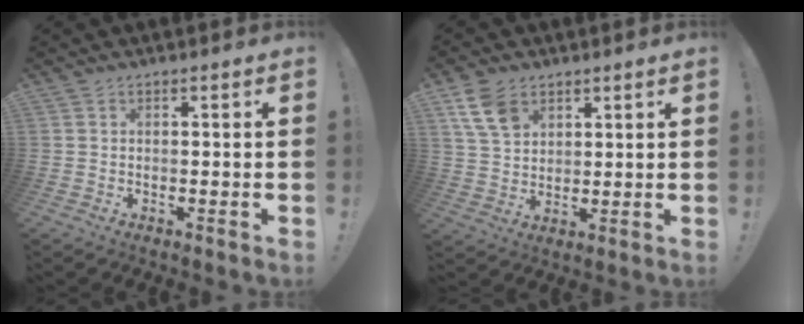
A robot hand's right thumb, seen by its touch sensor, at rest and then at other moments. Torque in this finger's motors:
{"motor_torque": [0.58, 1.09, 0.42, -0.02, 0.02]}